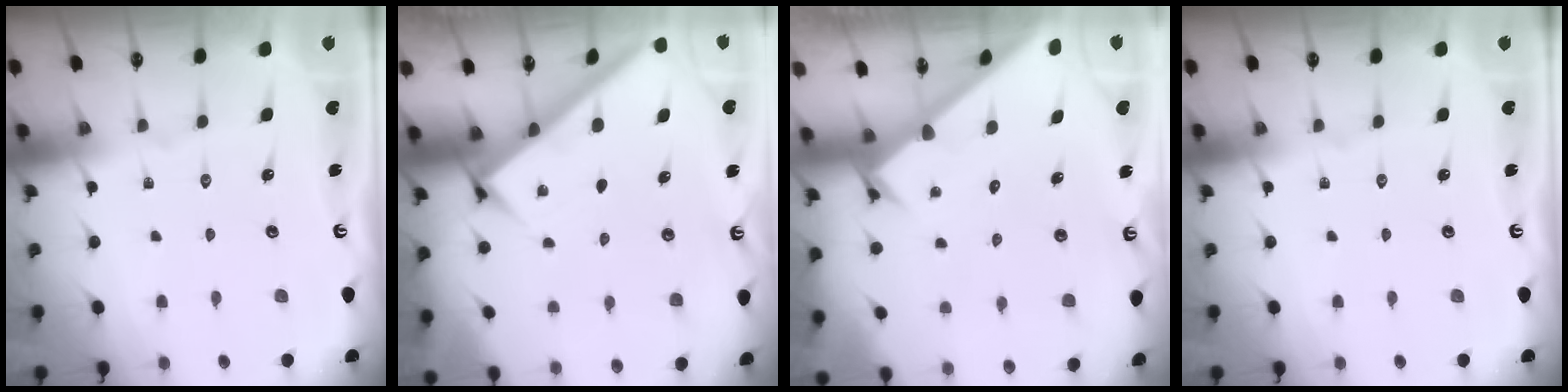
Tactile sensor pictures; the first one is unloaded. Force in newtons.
{"total": 2.9, "press": 2.9, "slide": 0.0}
{"total": 2.6, "press": 2.6, "slide": 0.2}
{"total": 0.0}